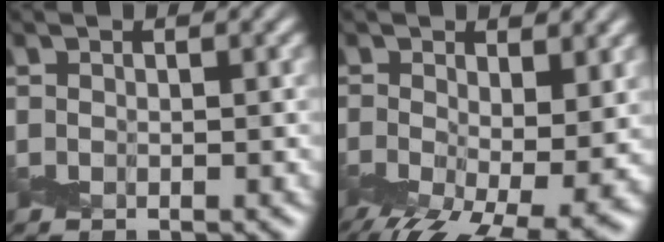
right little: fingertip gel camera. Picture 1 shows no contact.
{"total": 12.9, "force": [-4.2, 6.4, 10.4], "torque": [-0.176, -0.036, -0.039]}